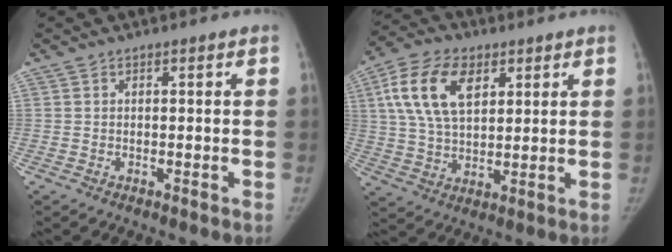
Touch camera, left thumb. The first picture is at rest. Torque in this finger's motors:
{"motor_torque": [0.19, 0.63, 1.45, -1.28, 0.15]}